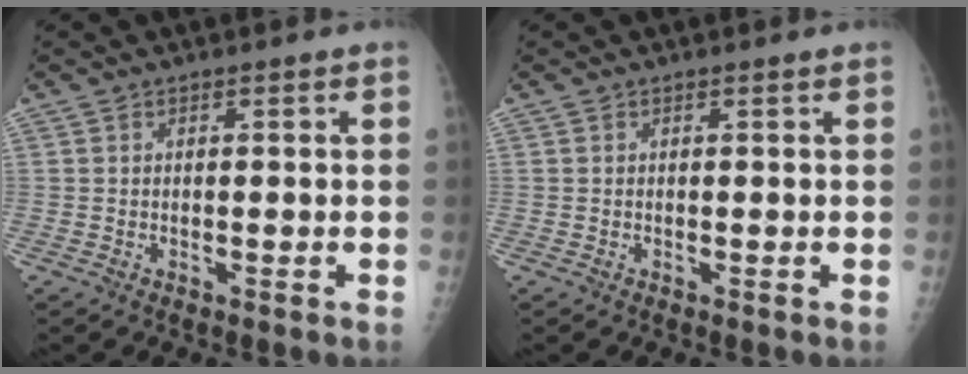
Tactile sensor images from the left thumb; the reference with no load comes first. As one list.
[{"total": 0.0}]